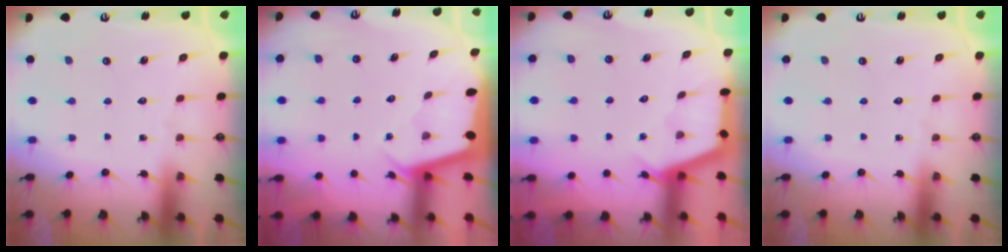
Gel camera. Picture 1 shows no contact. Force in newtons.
{"total": 1.9, "press": 1.9, "slide": 0.1}
{"total": 2.9, "press": 2.9, "slide": 0.3}
{"total": 0.0}